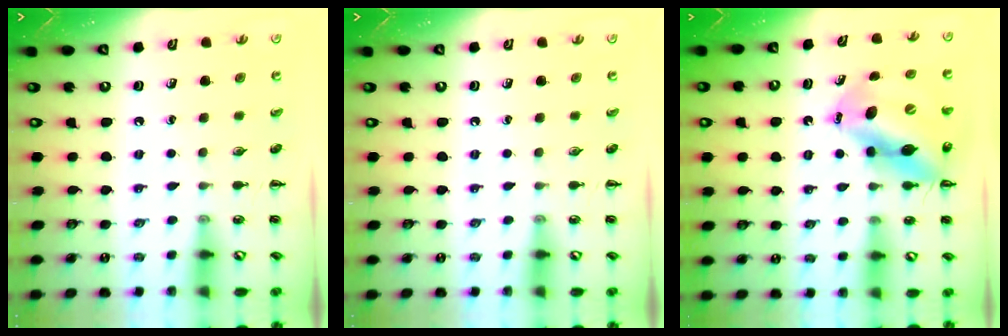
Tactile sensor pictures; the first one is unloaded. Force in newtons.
{"total": 0.0}
{"total": 15.3, "press": 14.5, "slide": 4.7}